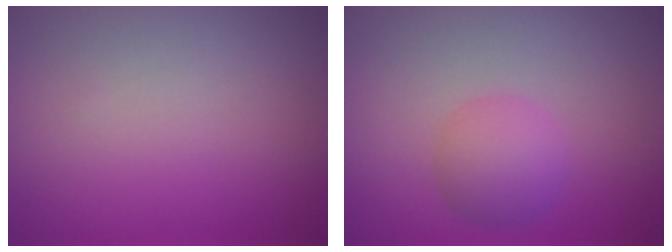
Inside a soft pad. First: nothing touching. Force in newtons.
{"total": 2.9, "press": 2.9, "slide": 0.0}